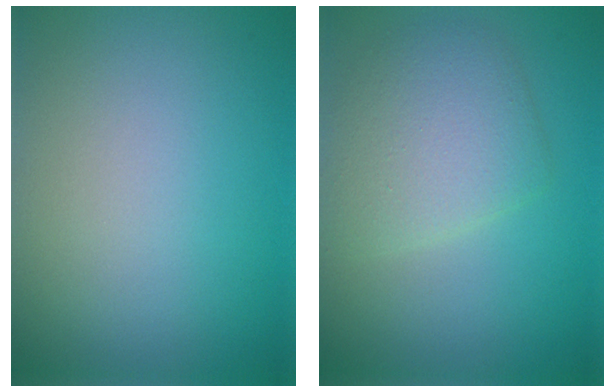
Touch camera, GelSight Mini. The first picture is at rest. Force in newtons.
{"total": 4.1, "press": 4.1, "slide": 0.1}